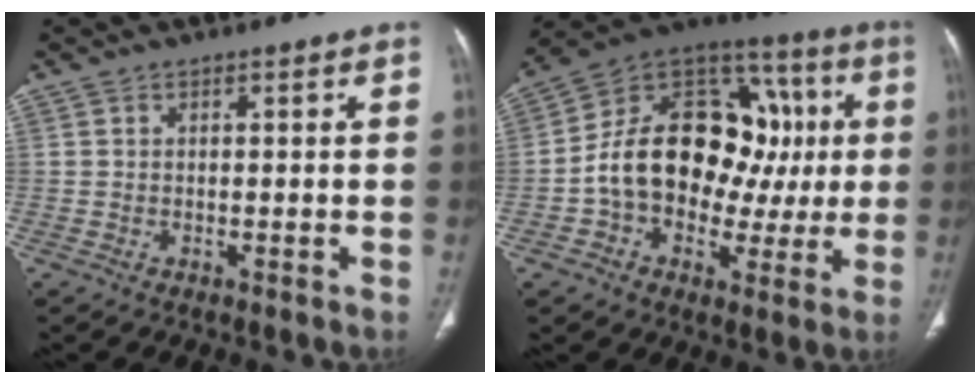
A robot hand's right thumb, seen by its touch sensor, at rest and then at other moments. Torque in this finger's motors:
{"motor_torque": [2.45, 2.56, 1.54, -0.79, 0.18]}